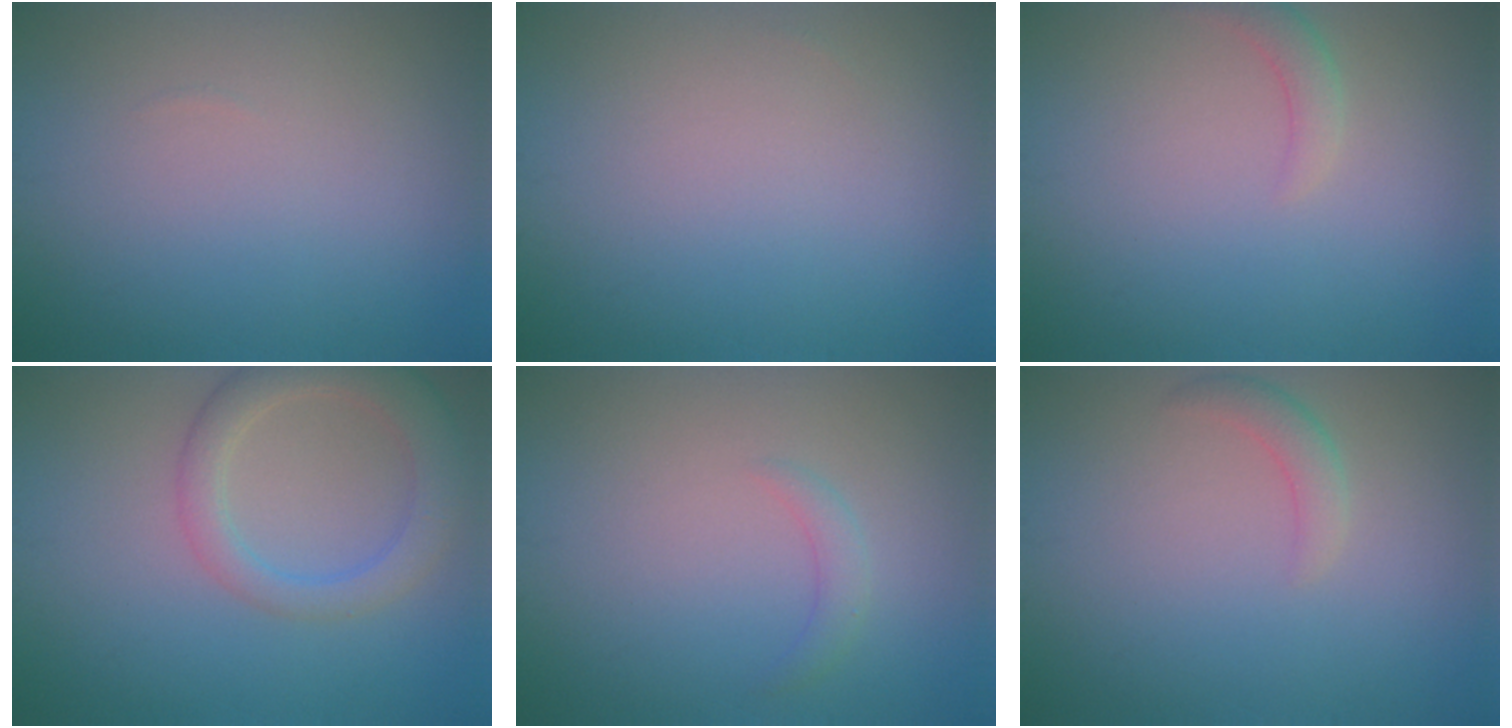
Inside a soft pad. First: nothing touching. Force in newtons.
{"total": 0.0}
{"total": 1.6, "press": 1.6, "slide": 0.3}
{"total": 4.2, "press": 4.2, "slide": 0.2}
{"total": 1.3, "press": 1.3, "slide": 0.0}
{"total": 1.7, "press": 1.7, "slide": 0.1}